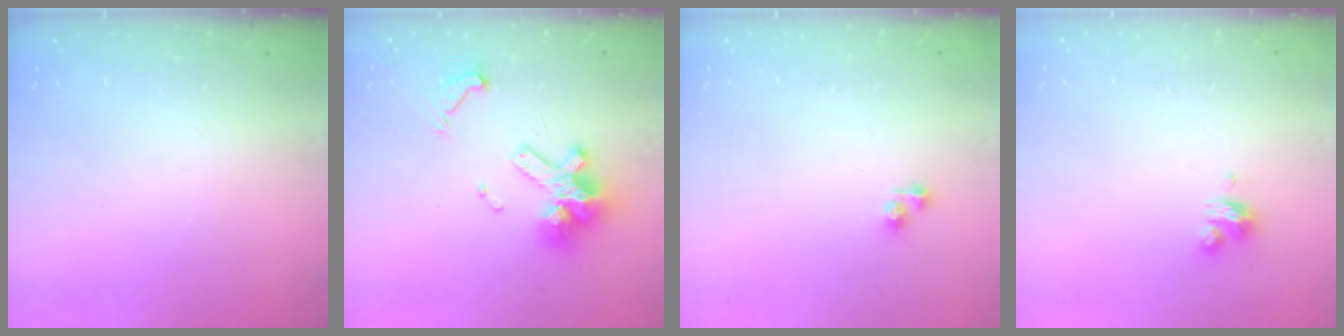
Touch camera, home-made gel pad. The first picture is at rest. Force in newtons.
{"total": 14.0, "press": 13.8, "slide": 2.3}
{"total": 3.4, "press": 3.4, "slide": 0.4}
{"total": 4.1, "press": 4.1, "slide": 0.3}